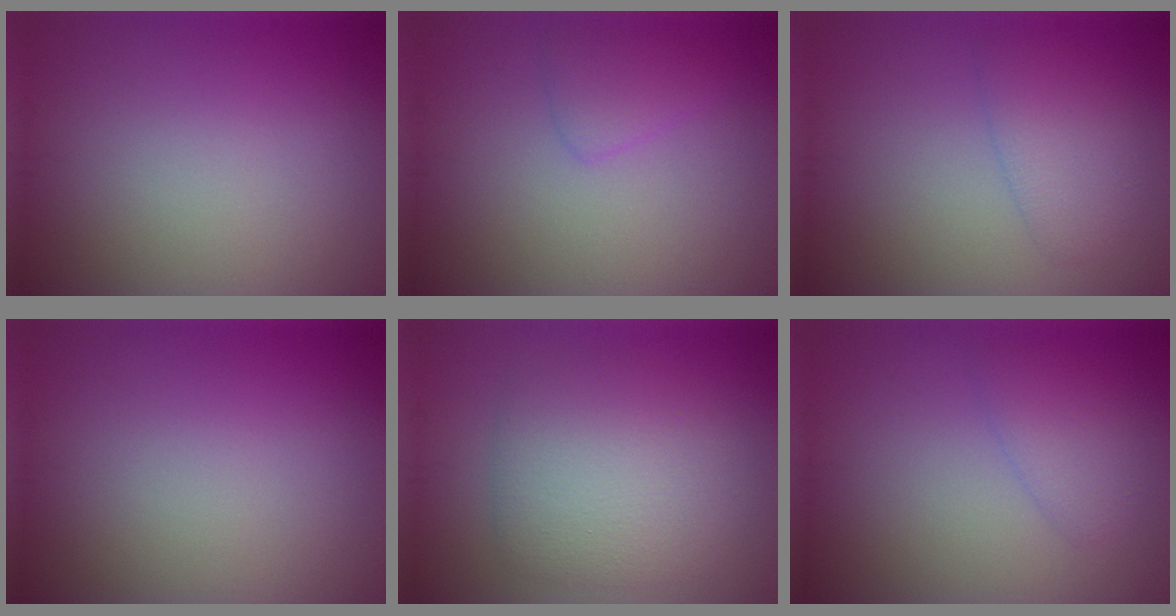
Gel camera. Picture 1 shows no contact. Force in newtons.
{"total": 1.8, "press": 1.8, "slide": 0.2}
{"total": 2.7, "press": 2.7, "slide": 0.3}
{"total": 0.0}
{"total": 5.3, "press": 5.3, "slide": 0.3}
{"total": 2.0, "press": 2.0, "slide": 0.2}